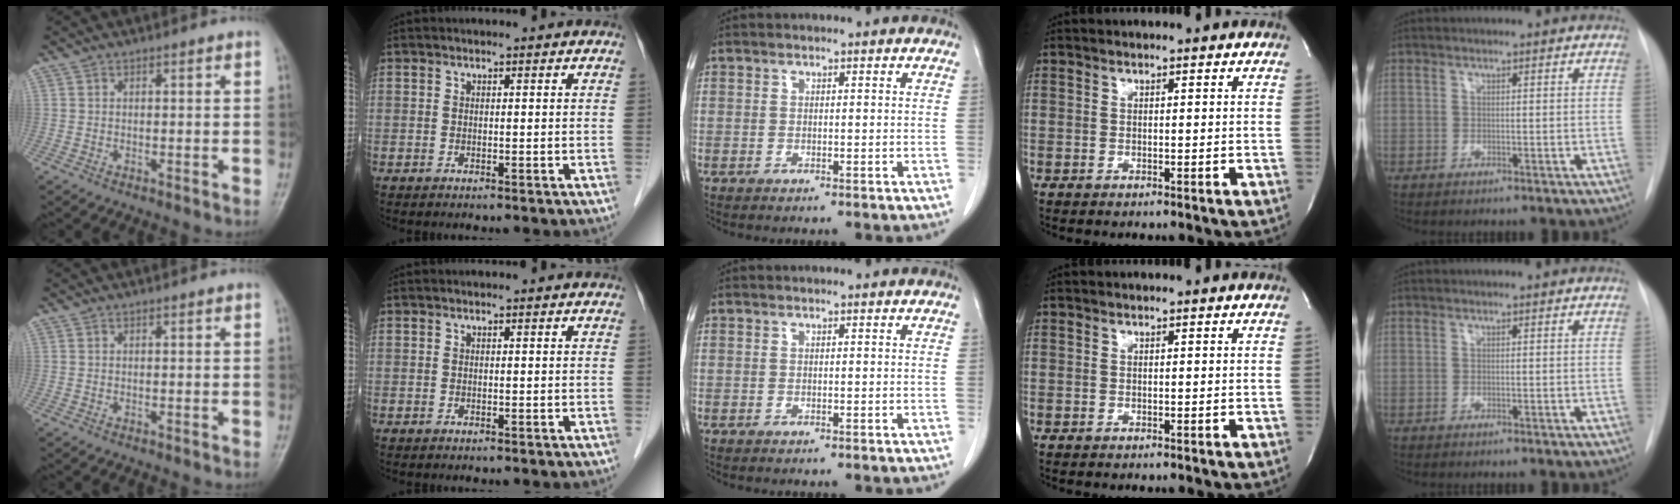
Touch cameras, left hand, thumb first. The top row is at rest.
{}